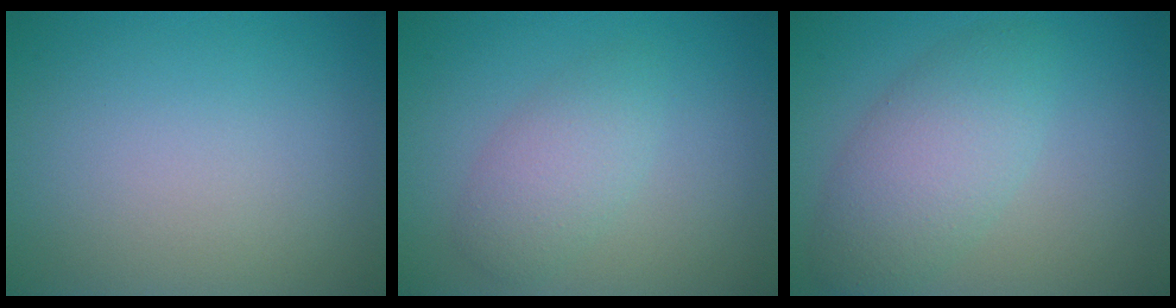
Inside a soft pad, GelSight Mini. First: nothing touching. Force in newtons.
{"total": 2.9, "press": 2.9, "slide": 0.2}
{"total": 4.8, "press": 4.8, "slide": 0.0}